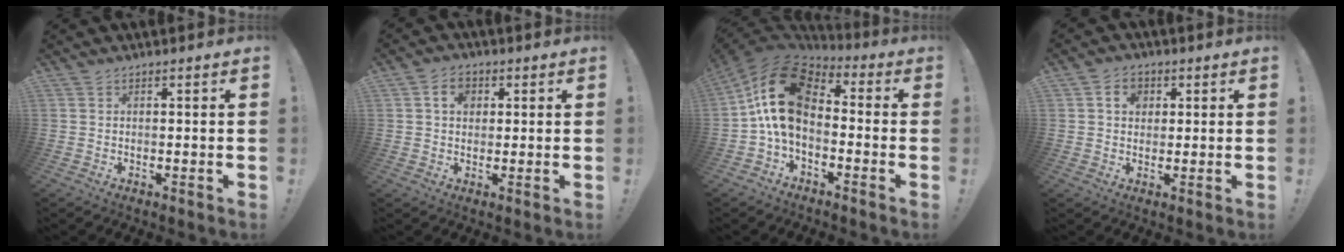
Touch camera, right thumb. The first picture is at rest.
{"total": 5.7, "force": [1.5, 4.1, 3.6], "torque": [-0.053, 0.008, 0.025]}
{"total": 17.6, "force": [1.7, 11.2, 13.5], "torque": [-0.250, 0.005, 0.037]}
{"total": 5.4, "force": [1.5, 4.3, 3.0], "torque": [-0.036, 0.003, 0.024]}